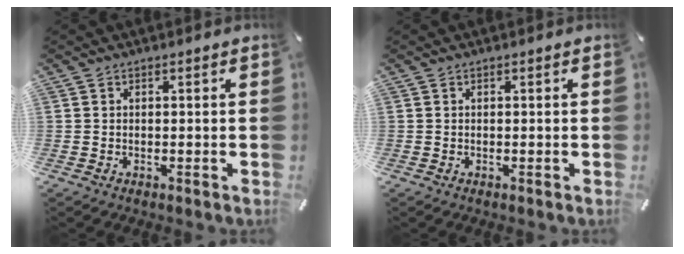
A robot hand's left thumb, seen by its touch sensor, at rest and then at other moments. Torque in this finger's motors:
{"motor_torque": [-0.13, -0.08, 0.02, -0.03, 0.00]}